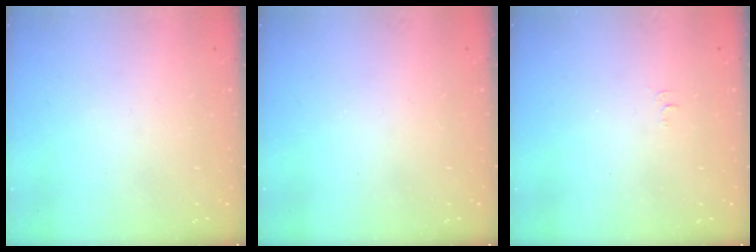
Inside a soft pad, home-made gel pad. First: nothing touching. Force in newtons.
{"total": 3.8, "press": 3.8, "slide": 0.4}
{"total": 3.9, "press": 3.8, "slide": 0.3}